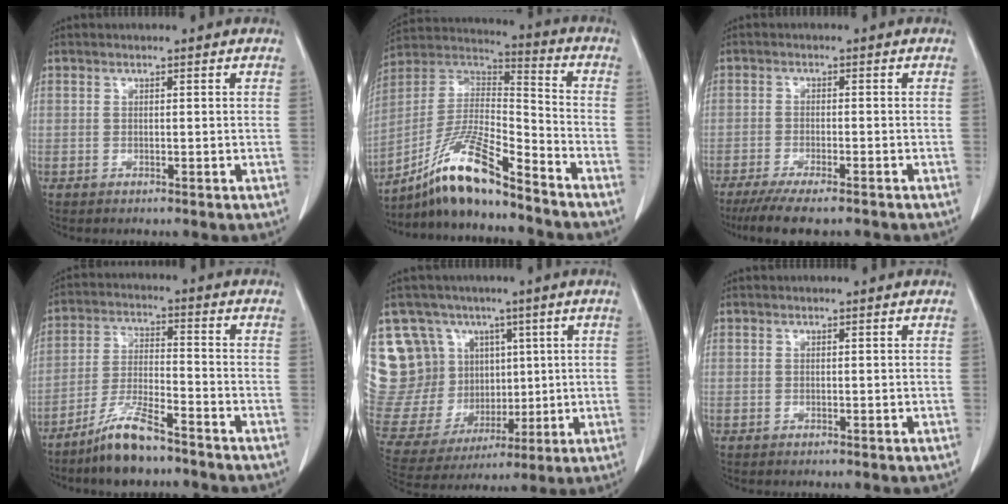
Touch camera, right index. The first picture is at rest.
{"total": 15.1, "force": [-11.5, 1.3, 9.7], "torque": [-0.187, 0.007, -0.209]}
{"total": 10.3, "force": [-8.5, 1.6, 5.6], "torque": [-0.081, -0.016, -0.129]}
{"total": 8.8, "force": [-6.8, 1.2, 5.3], "torque": [-0.112, -0.018, -0.131]}
{"total": 20.5, "force": [7.7, 17.3, 7.8], "torque": [-0.204, 0.073, 0.175]}
{"total": 0.0}